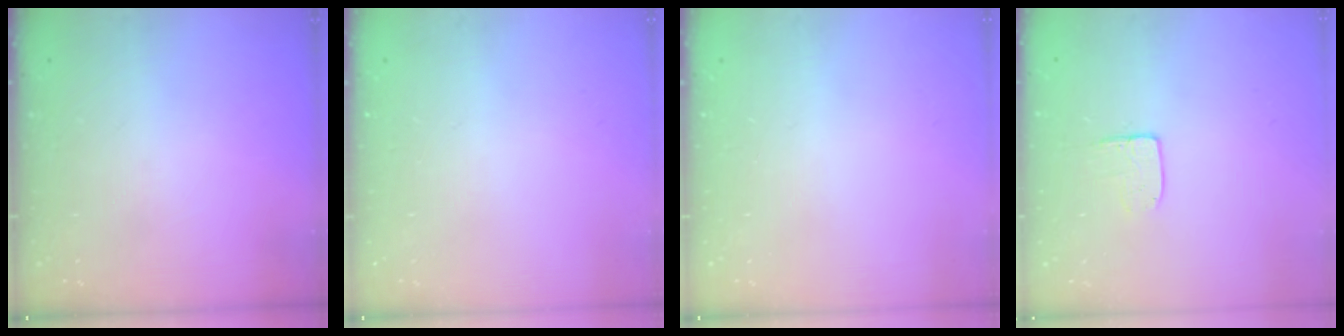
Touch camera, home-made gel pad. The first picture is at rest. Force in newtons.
{"total": 0.0}
{"total": 0.0}
{"total": 6.8, "press": 6.8, "slide": 0.5}